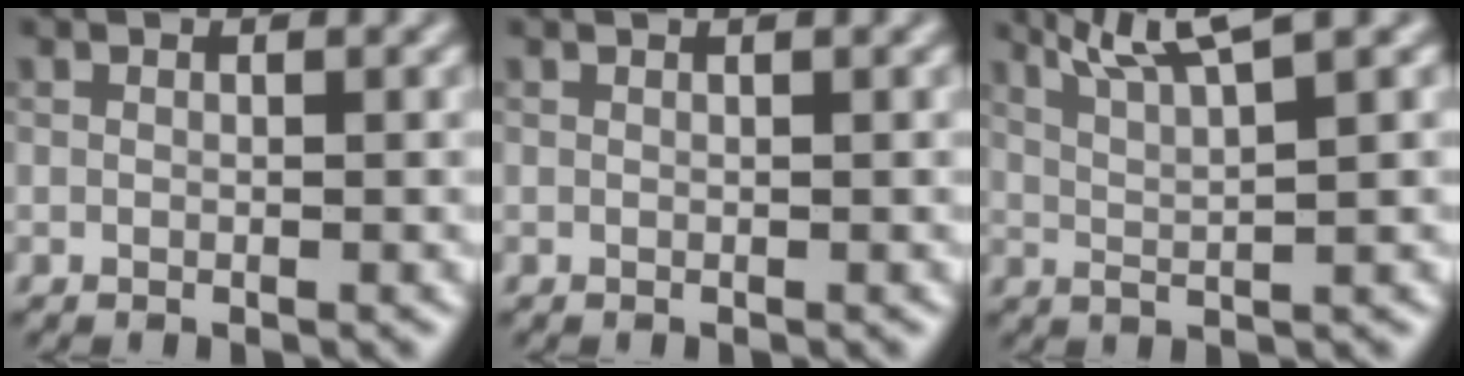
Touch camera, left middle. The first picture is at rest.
{"total": 0.7, "force": [0.4, 0.2, 0.5], "torque": [0.000, 0.004, 0.004]}
{"total": 5.1, "force": [3.6, 0.6, 3.5], "torque": [-0.061, 0.014, 0.062]}